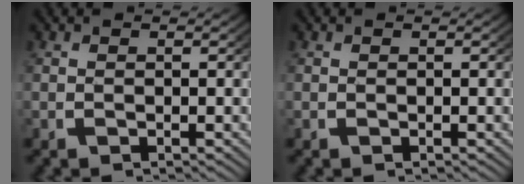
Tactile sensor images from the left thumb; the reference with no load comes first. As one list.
[{"total": 0.0}]